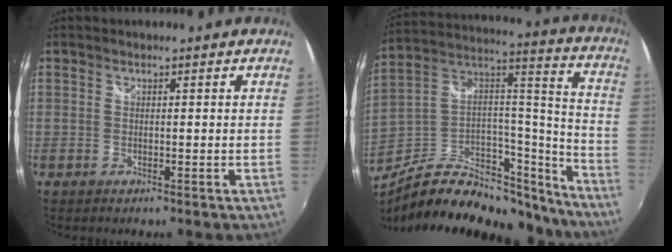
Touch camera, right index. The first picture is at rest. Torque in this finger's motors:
{"motor_torque": [0.66, -1.22, -0.05, -0.07]}